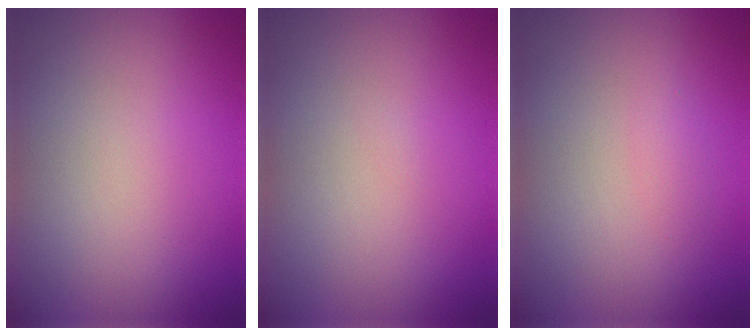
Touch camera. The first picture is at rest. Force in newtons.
{"total": 0.0}
{"total": 0.7, "press": 0.7, "slide": 0.0}